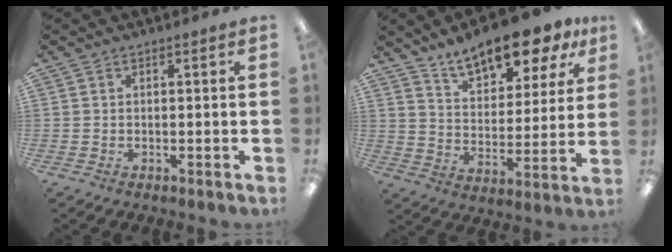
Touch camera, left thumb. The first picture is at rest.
{"total": 13.9, "force": [11.4, 4.9, 6.2], "torque": [-0.102, -0.069, 0.202]}